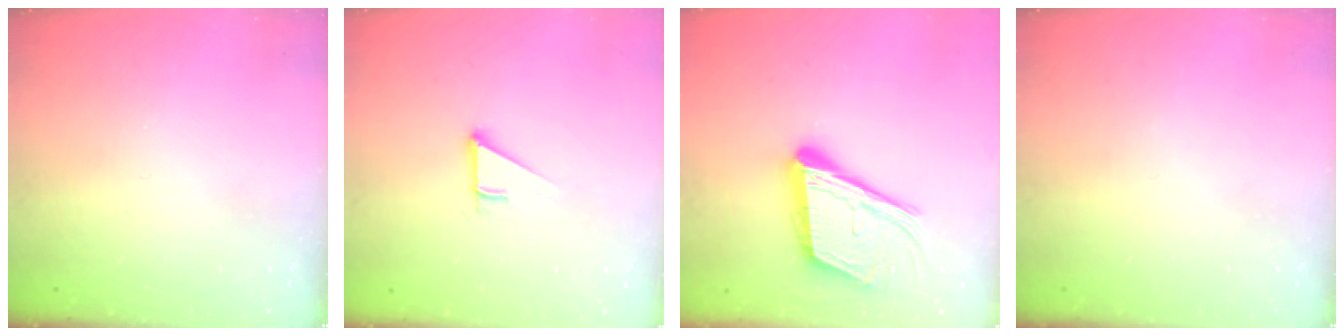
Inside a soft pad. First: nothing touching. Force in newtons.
{"total": 2.8, "press": 2.8, "slide": 0.0}
{"total": 17.4, "press": 17.0, "slide": 3.7}
{"total": 0.0}